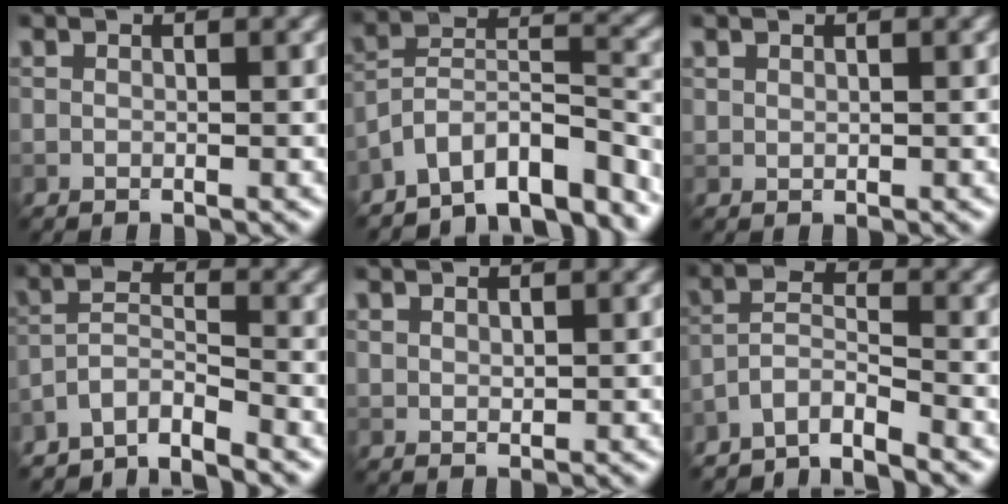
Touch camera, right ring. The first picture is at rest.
{"total": 8.5, "force": [-7.1, 3.0, 3.6], "torque": [-0.054, 0.010, -0.126]}
{"total": 0.6, "force": [0.4, 0.4, 0.1], "torque": [-0.003, -0.001, 0.008]}
{"total": 4.2, "force": [-3.9, 0.6, 1.5], "torque": [-0.026, 0.001, -0.082]}
{"total": 0.9, "force": [0.7, 0.6, 0.3], "torque": [-0.009, -0.002, 0.017]}
{"total": 4.1, "force": [-3.7, 0.6, 1.6], "torque": [-0.027, 0.003, -0.079]}